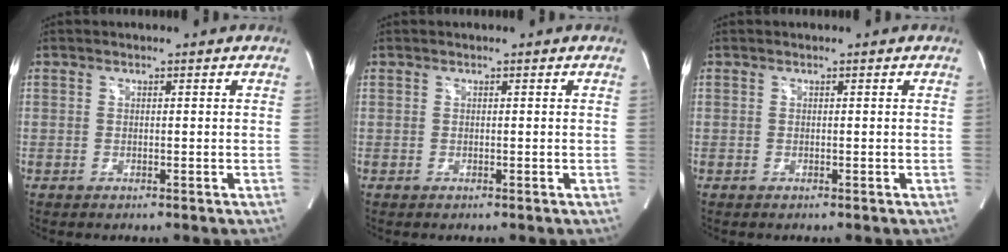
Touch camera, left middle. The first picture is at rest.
{"total": 0.0}
{"total": 0.0}